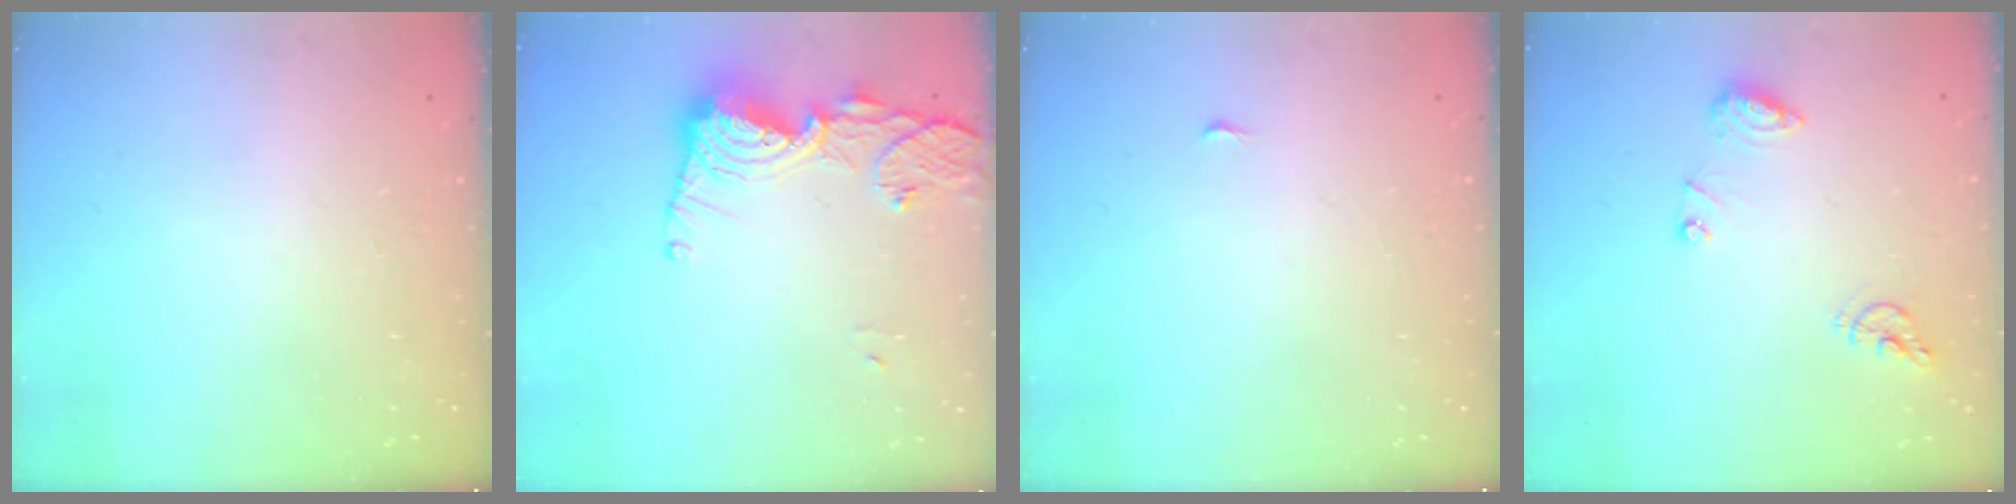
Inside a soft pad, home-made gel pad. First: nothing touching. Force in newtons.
{"total": 13.2, "press": 13.2, "slide": 1.3}
{"total": 6.7, "press": 2.3, "slide": 6.3}
{"total": 9.6, "press": 9.6, "slide": 1.1}